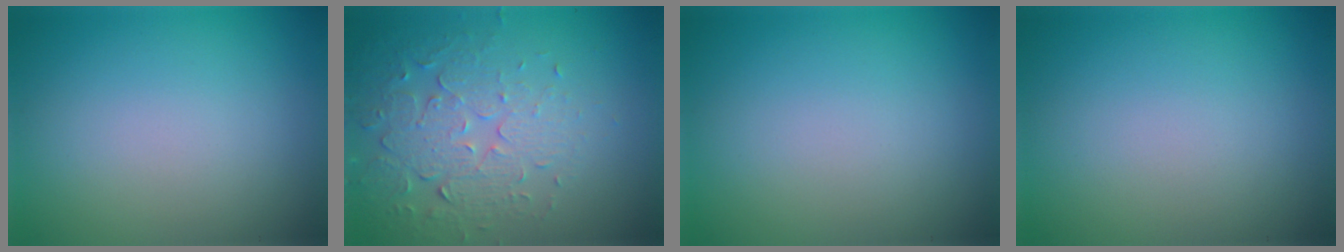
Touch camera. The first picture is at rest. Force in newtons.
{"total": 5.4, "press": 3.7, "slide": 3.9}
{"total": 0.0}
{"total": 0.0}